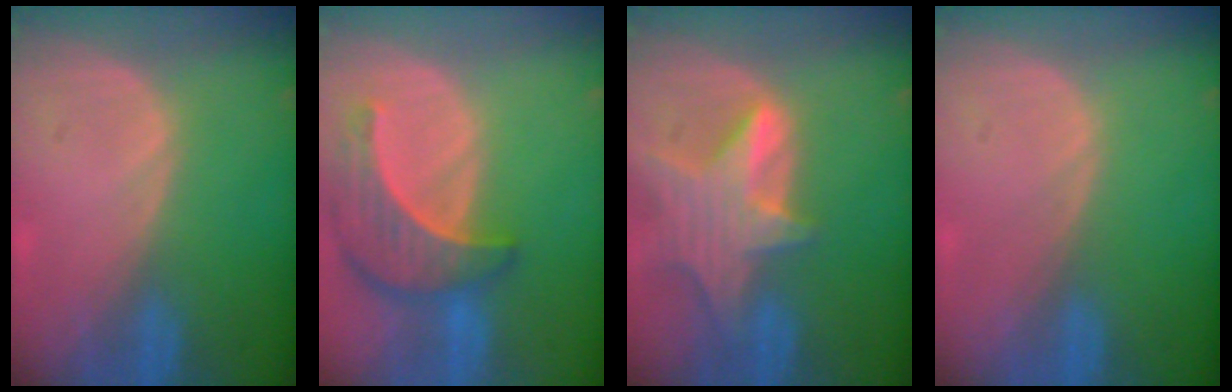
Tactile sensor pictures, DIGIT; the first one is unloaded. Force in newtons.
{"total": 8.6, "press": 7.9, "slide": 3.3}
{"total": 8.3, "press": 7.4, "slide": 3.8}
{"total": 0.0}